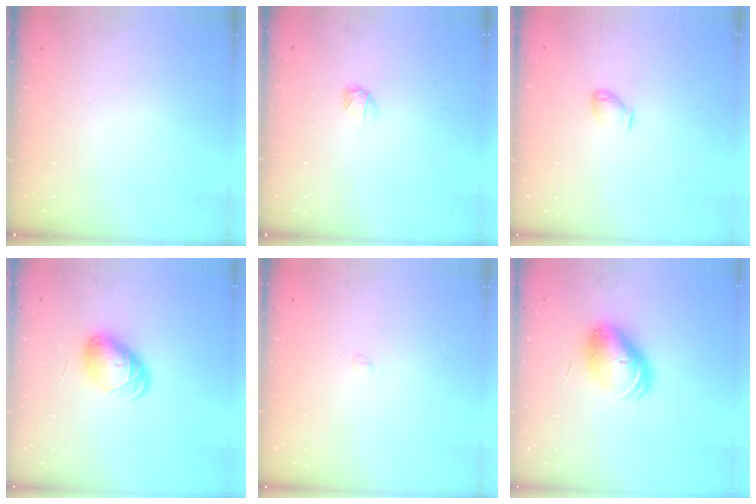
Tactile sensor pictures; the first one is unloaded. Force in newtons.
{"total": 2.6, "press": 2.5, "slide": 0.6}
{"total": 3.9, "press": 3.8, "slide": 0.7}
{"total": 8.6, "press": 8.6, "slide": 0.8}
{"total": 1.9, "press": 1.9, "slide": 0.3}
{"total": 9.1, "press": 8.9, "slide": 1.9}